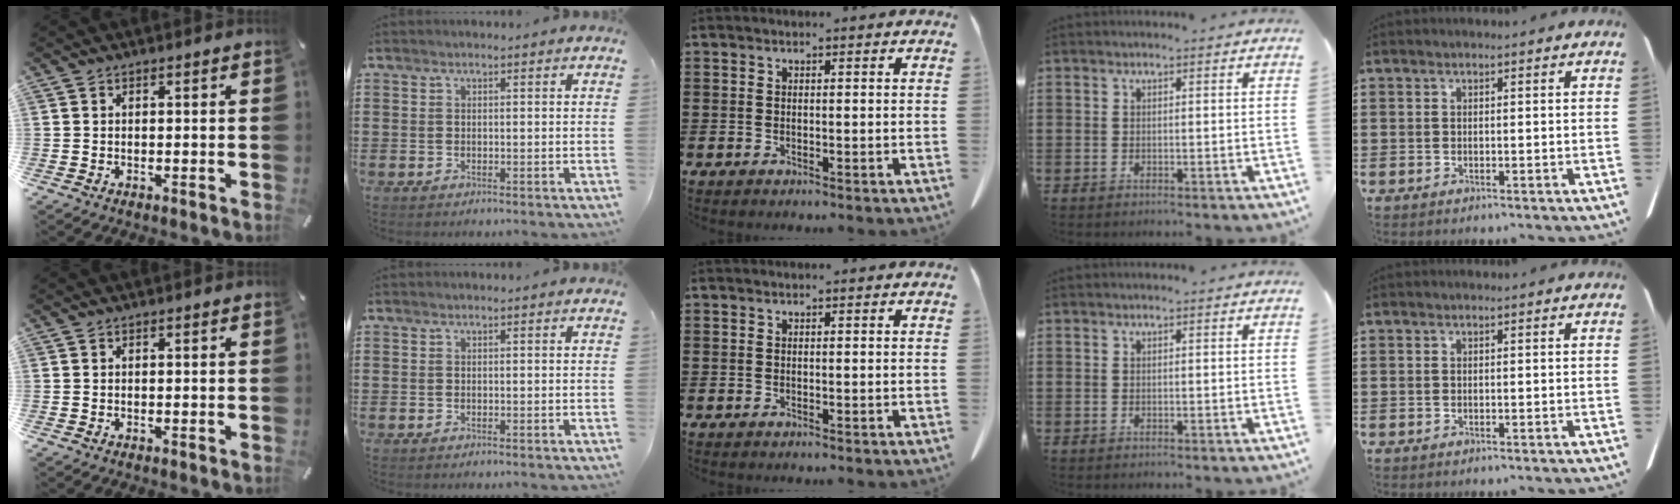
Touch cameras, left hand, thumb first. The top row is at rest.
{}